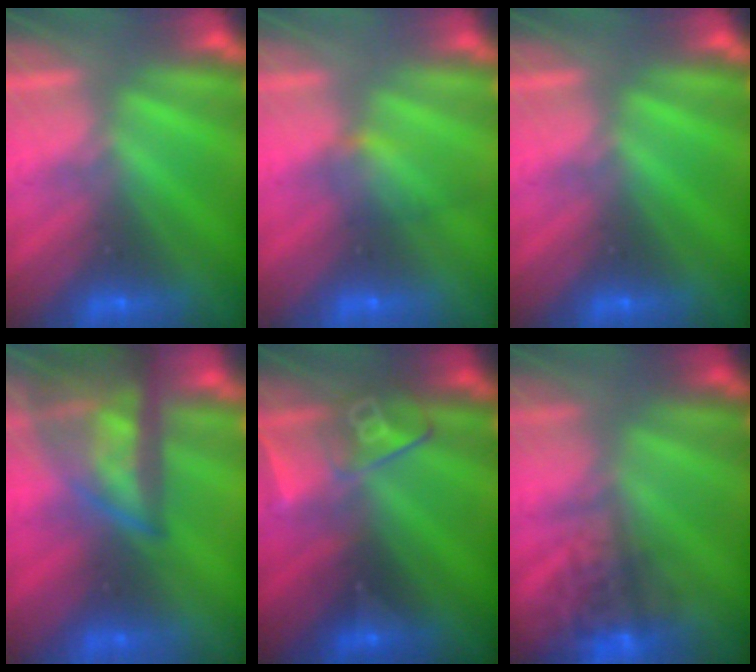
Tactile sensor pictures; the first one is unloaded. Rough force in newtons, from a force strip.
{"total": 2.2}
{"total": 0.0}
{"total": 9.3}
{"total": 2.6}
{"total": 4.6}